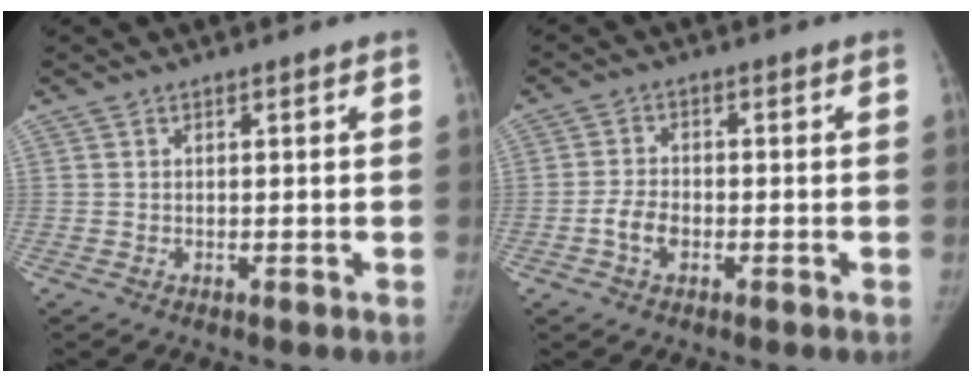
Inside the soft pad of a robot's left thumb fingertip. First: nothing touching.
{"total": 4.1, "force": [-1.5, 2.7, 2.7], "torque": [-0.049, 0.014, -0.030]}